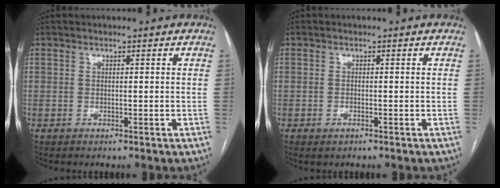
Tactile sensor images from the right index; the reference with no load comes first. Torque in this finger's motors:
{"motor_torque": [0.34, -0.22, 0.07, 0.00]}